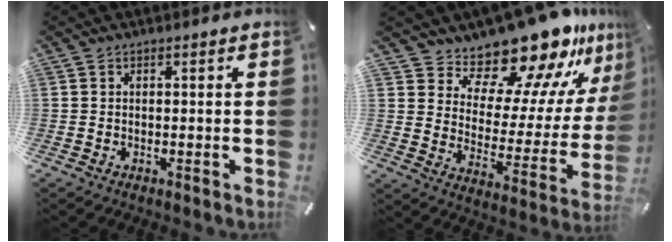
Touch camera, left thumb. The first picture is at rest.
{"total": 18.0, "force": [16.5, 5.6, 4.5], "torque": [-0.071, -0.159, 0.276]}